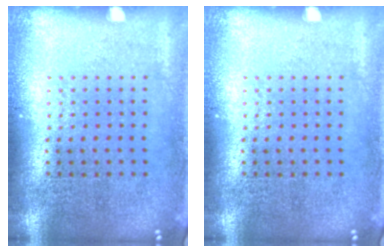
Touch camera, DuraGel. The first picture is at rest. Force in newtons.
{"total": 0.0}